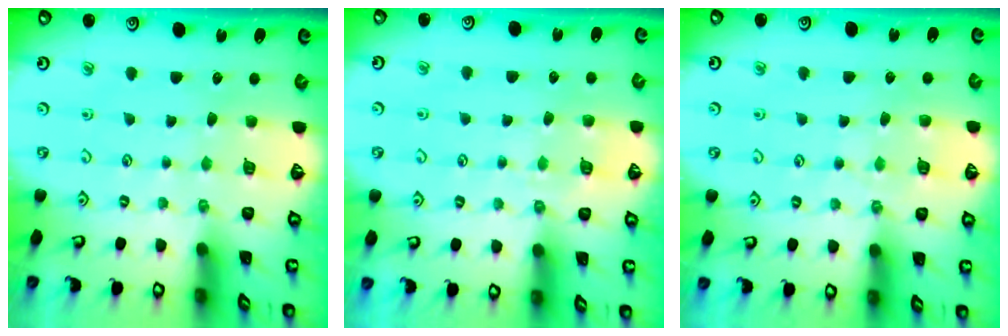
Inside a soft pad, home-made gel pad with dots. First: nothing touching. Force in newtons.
{"total": 2.9, "press": 2.8, "slide": 0.6}
{"total": 5.7, "press": 5.7, "slide": 0.7}